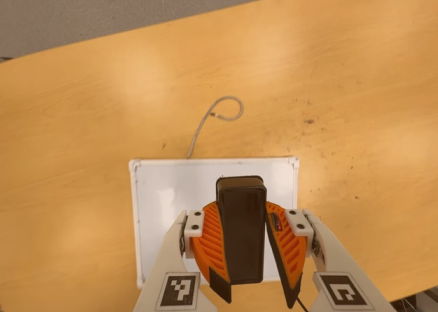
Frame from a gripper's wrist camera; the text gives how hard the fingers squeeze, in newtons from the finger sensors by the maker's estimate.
{"total": 8.8, "left": 8.7, "right": 8.8}